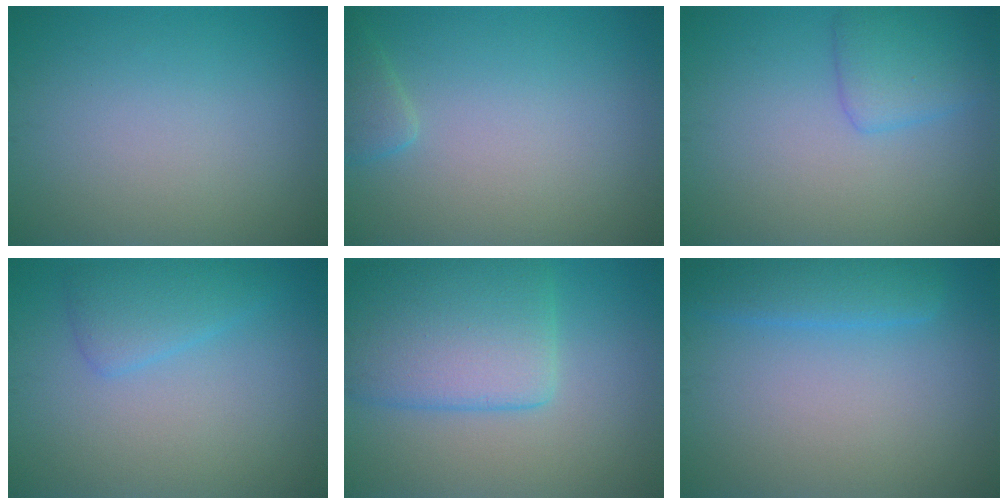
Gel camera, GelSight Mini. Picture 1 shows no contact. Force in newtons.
{"total": 1.5, "press": 1.5, "slide": 0.1}
{"total": 2.7, "press": 2.7, "slide": 0.1}
{"total": 2.7, "press": 2.6, "slide": 0.3}
{"total": 7.4, "press": 7.4, "slide": 0.2}
{"total": 3.3, "press": 3.3, "slide": 0.1}